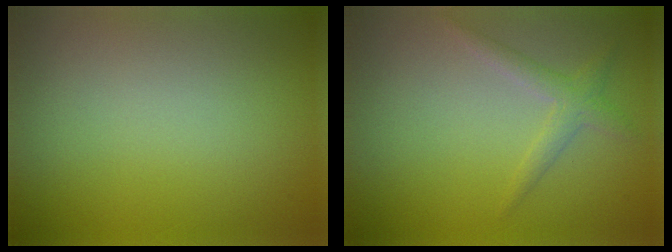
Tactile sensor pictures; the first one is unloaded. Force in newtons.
{"total": 1.8, "press": 1.8, "slide": 0.1}